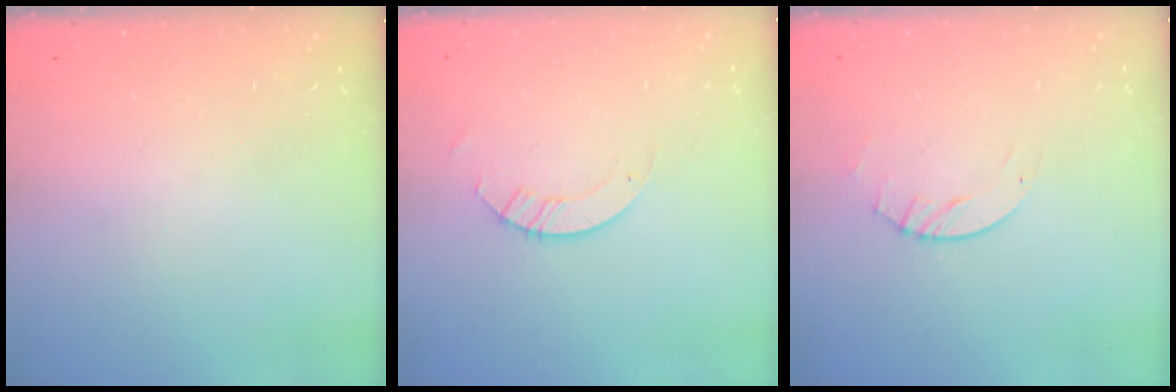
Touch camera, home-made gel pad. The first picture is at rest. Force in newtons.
{"total": 2.9, "press": 2.9, "slide": 0.3}
{"total": 2.8, "press": 2.8, "slide": 0.4}